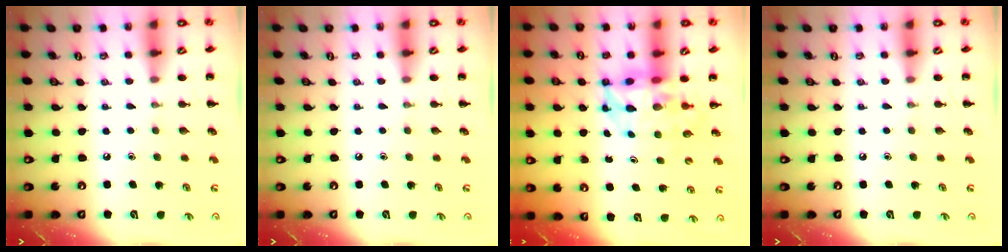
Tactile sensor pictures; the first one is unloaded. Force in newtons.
{"total": 0.0}
{"total": 6.8, "press": 6.4, "slide": 2.3}
{"total": 0.0}